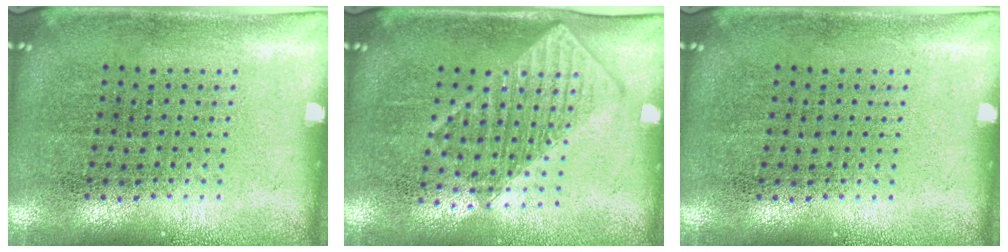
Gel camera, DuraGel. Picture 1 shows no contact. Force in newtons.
{"total": 1.4, "press": 1.3, "slide": 0.6}
{"total": 0.0}